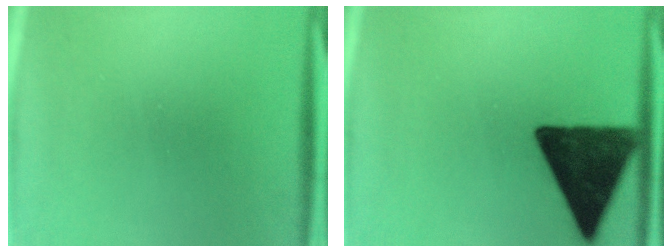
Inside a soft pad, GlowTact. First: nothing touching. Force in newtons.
{"total": 13.0}